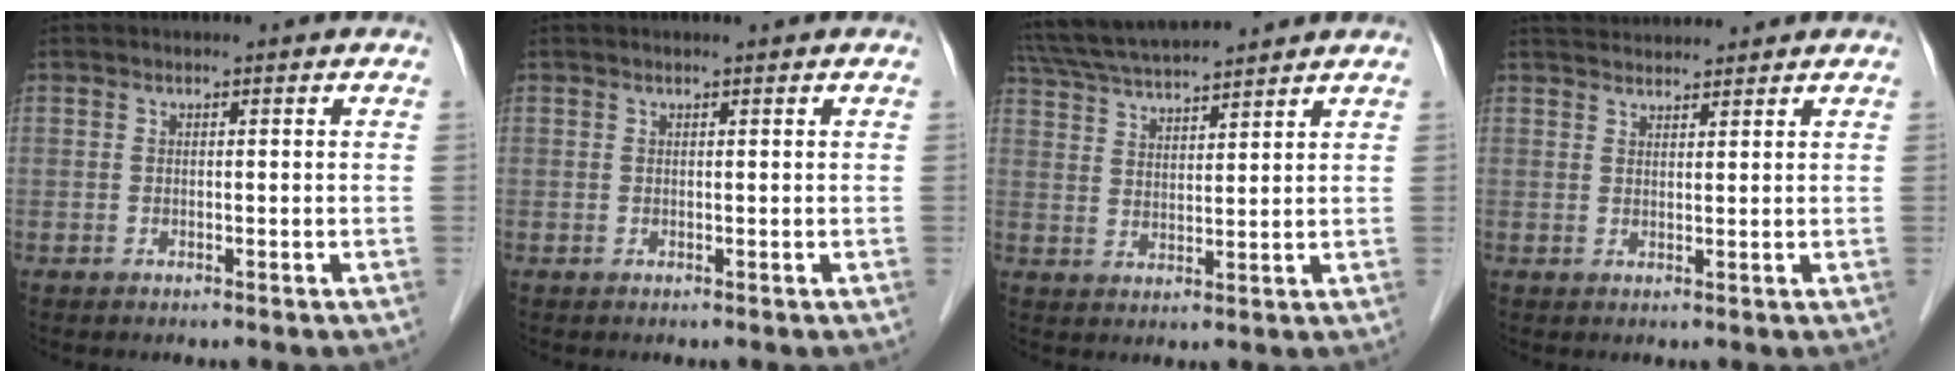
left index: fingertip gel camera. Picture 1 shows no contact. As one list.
[{"total": 0.6, "force": [0.5, 0.0, 0.3], "torque": [-0.006, 0.004, 0.009]}, {"total": 11.9, "force": [11.0, 0.7, 4.6], "torque": [-0.091, 0.031, 0.190]}, {"total": 5.0, "force": [4.9, 0.6, 1.0], "torque": [-0.017, 0.032, 0.080]}]